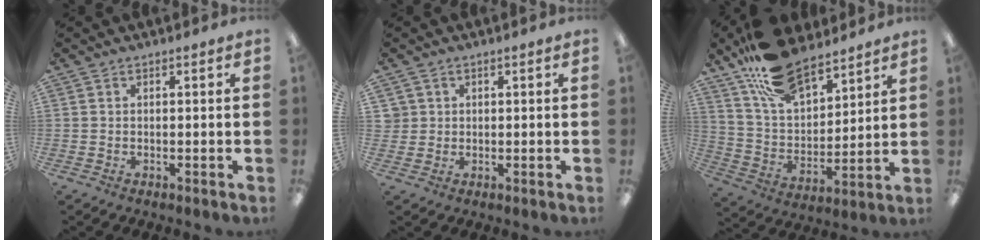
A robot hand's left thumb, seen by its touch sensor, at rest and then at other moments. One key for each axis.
{"total": 2.4, "fx": 0.8, "fy": 2.3, "fz": 0.0, "tx": -0.007, "ty": 0.003, "tz": 0.014}
{"total": 18.6, "fx": 13.8, "fy": 9.0, "fz": 8.7, "tx": -0.171, "ty": -0.072, "tz": 0.254}